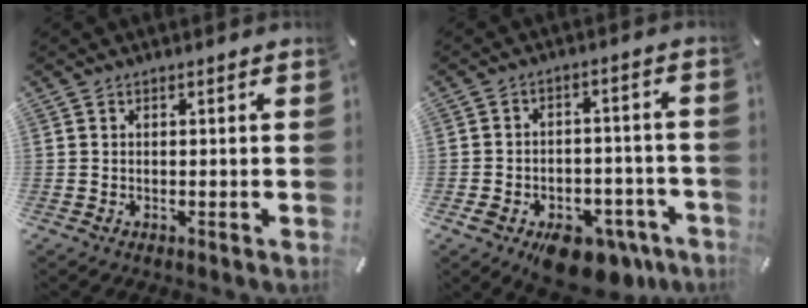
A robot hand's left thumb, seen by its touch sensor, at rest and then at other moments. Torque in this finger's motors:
{"motor_torque": [1.07, 3.01, 0.39, 0.23, 0.13]}